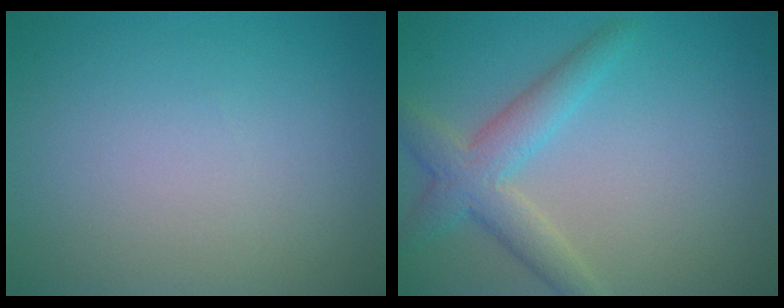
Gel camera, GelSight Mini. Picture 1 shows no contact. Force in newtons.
{"total": 4.0, "press": 4.0, "slide": 0.1}